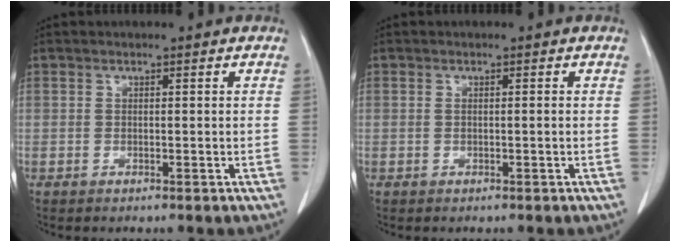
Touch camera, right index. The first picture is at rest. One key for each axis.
{"total": 0.7, "fx": 0.0, "fy": 0.1, "fz": 0.7, "tx": -0.016, "ty": 0.000, "tz": 0.002}